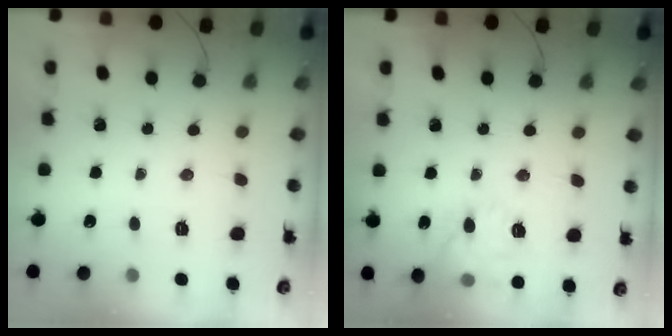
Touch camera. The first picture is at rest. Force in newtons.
{"total": 12.1, "press": 12.0, "slide": 0.8}